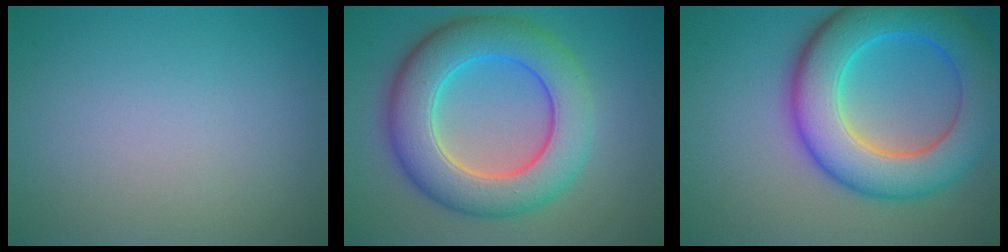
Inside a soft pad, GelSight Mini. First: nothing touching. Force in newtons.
{"total": 9.3, "press": 9.3, "slide": 0.3}
{"total": 10.1, "press": 10.1, "slide": 0.4}